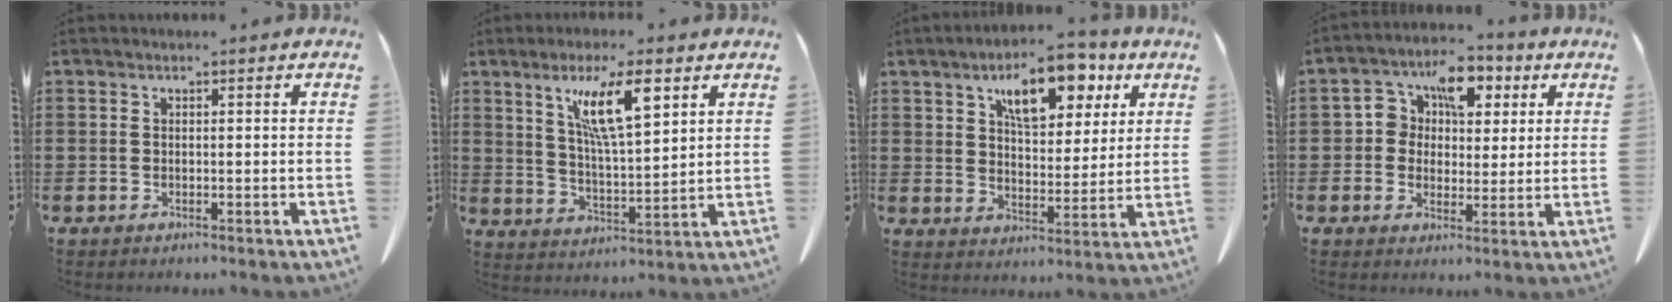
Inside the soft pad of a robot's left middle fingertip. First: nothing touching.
{"total": 10.2, "force": [5.6, 2.4, 8.1], "torque": [-0.153, -0.006, 0.093]}
{"total": 10.4, "force": [6.1, 4.3, 7.3], "torque": [-0.119, -0.013, 0.099]}
{"total": 7.0, "force": [2.7, 5.1, 4.1], "torque": [-0.097, 0.014, 0.044]}